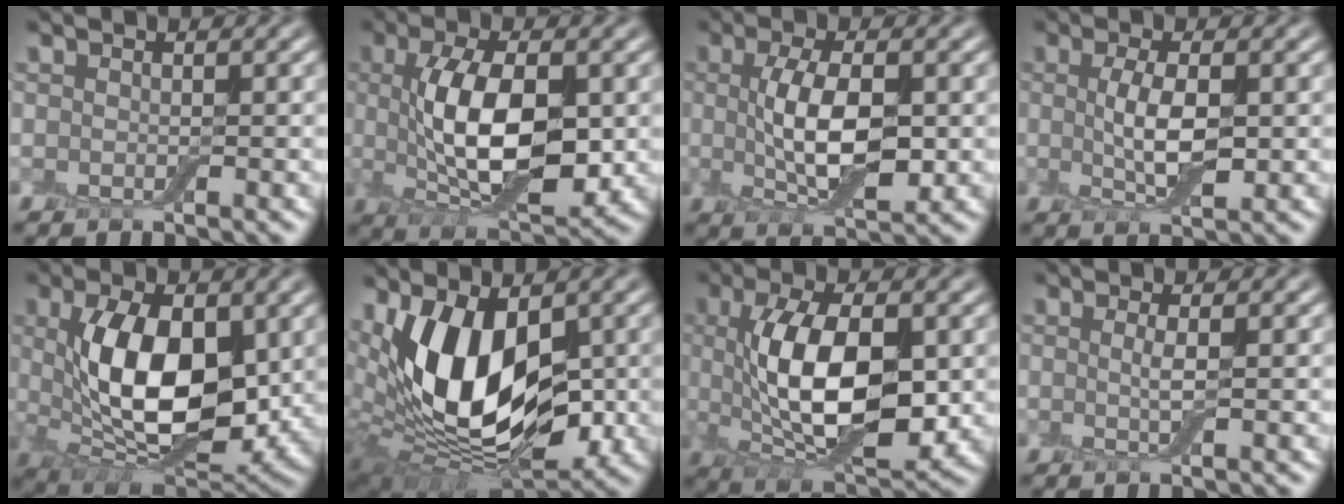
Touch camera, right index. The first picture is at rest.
{"total": 8.6, "force": [0.5, 4.0, 7.6], "torque": [-0.137, -0.001, 0.016]}
{"total": 6.0, "force": [0.3, 2.6, 5.4], "torque": [-0.109, 0.002, 0.006]}
{"total": 3.7, "force": [0.2, 1.3, 3.4], "torque": [-0.073, 0.000, 0.007]}
{"total": 10.0, "force": [1.2, 5.4, 8.3], "torque": [-0.143, -0.005, 0.028]}
{"total": 12.9, "force": [1.5, 7.3, 10.5], "torque": [-0.174, -0.009, 0.024]}
{"total": 9.5, "force": [0.6, 4.5, 8.4], "torque": [-0.144, 0.001, 0.016]}
{"total": 1.2, "force": [0.1, 0.3, 1.1], "torque": [-0.023, -0.001, -0.001]}